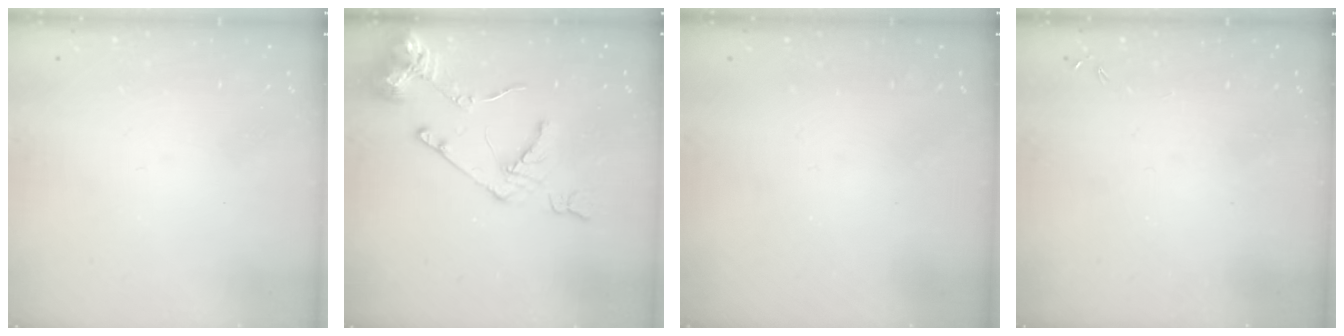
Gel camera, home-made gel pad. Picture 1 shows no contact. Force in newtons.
{"total": 12.9, "press": 12.8, "slide": 1.8}
{"total": 0.0}
{"total": 0.0}